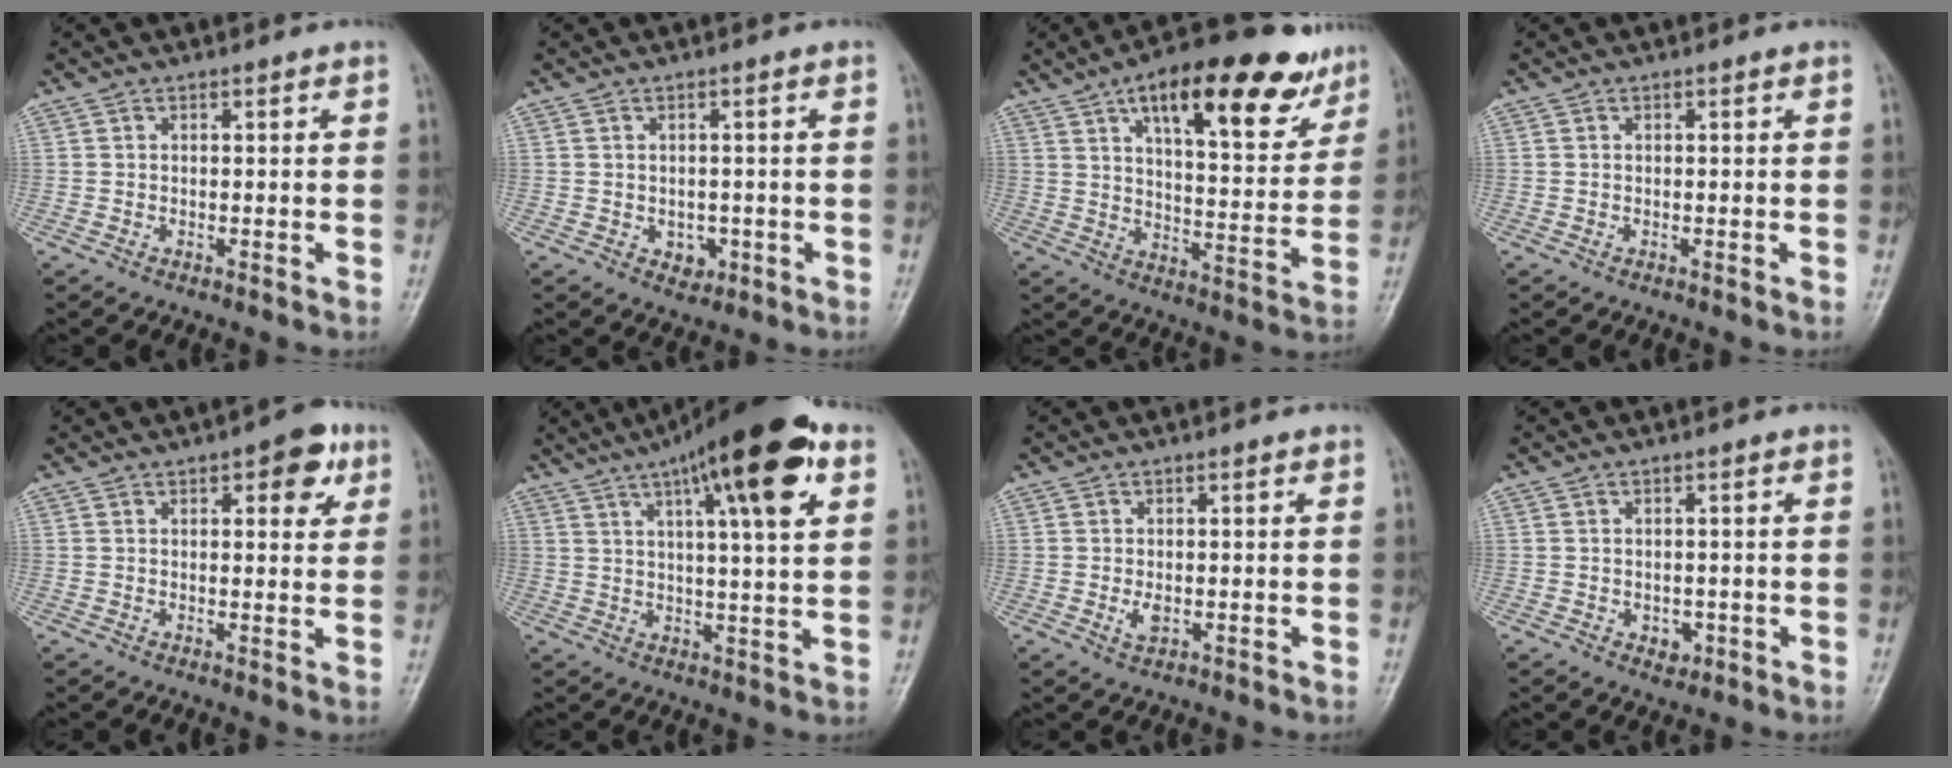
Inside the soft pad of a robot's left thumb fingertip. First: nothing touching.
{"total": 2.9, "force": [-0.7, 2.3, 1.6], "torque": [-0.009, 0.002, -0.003]}
{"total": 22.2, "force": [12.7, 8.4, 16.2], "torque": [-0.198, -0.034, 0.191]}
{"total": 0.0}
{"total": 6.5, "force": [3.1, 2.9, 4.9], "torque": [-0.038, -0.008, 0.032]}
{"total": 18.8, "force": [9.2, 4.2, 15.8], "torque": [-0.229, -0.010, 0.137]}
{"total": 2.2, "force": [-0.1, 1.3, 1.7], "torque": [-0.032, -0.007, 0.001]}
{"total": 2.4, "force": [-0.5, 1.9, 1.4], "torque": [-0.010, 0.001, -0.001]}